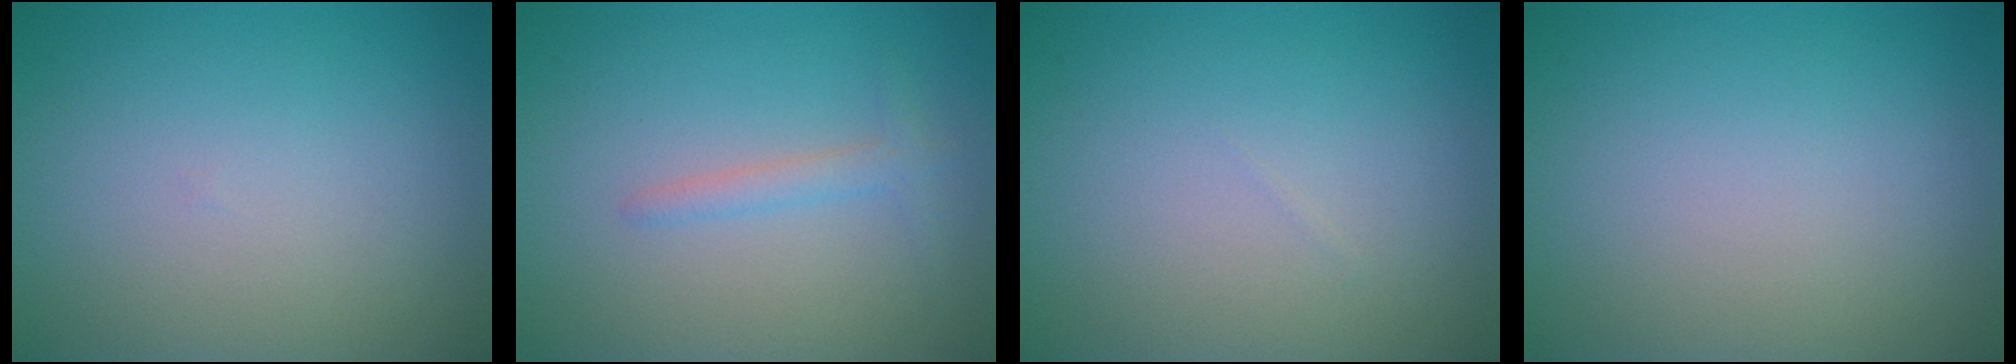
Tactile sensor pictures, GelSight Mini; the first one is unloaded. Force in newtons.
{"total": 1.5, "press": 1.5, "slide": 0.1}
{"total": 0.0}
{"total": 0.0}